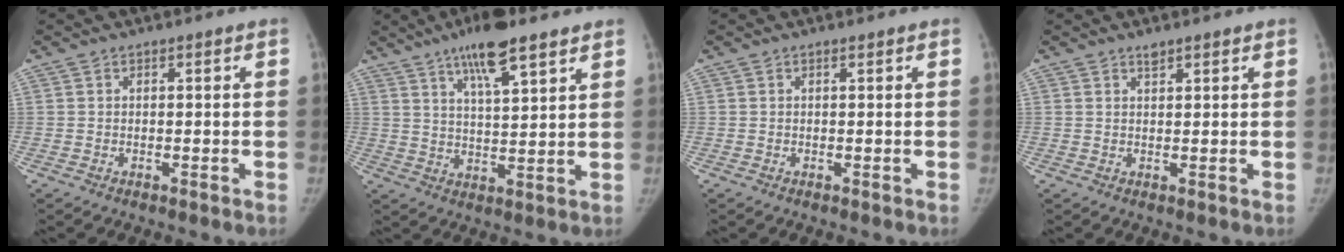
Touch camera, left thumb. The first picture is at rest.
{"total": 11.3, "force": [7.3, 2.8, 8.1], "torque": [-0.118, -0.033, 0.123]}
{"total": 0.0}
{"total": 1.3, "force": [1.1, 0.5, 0.5], "torque": [0.000, -0.008, 0.019]}